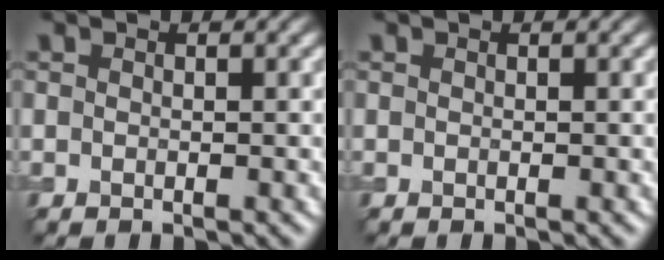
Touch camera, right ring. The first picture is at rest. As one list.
[{"total": 0.0}]